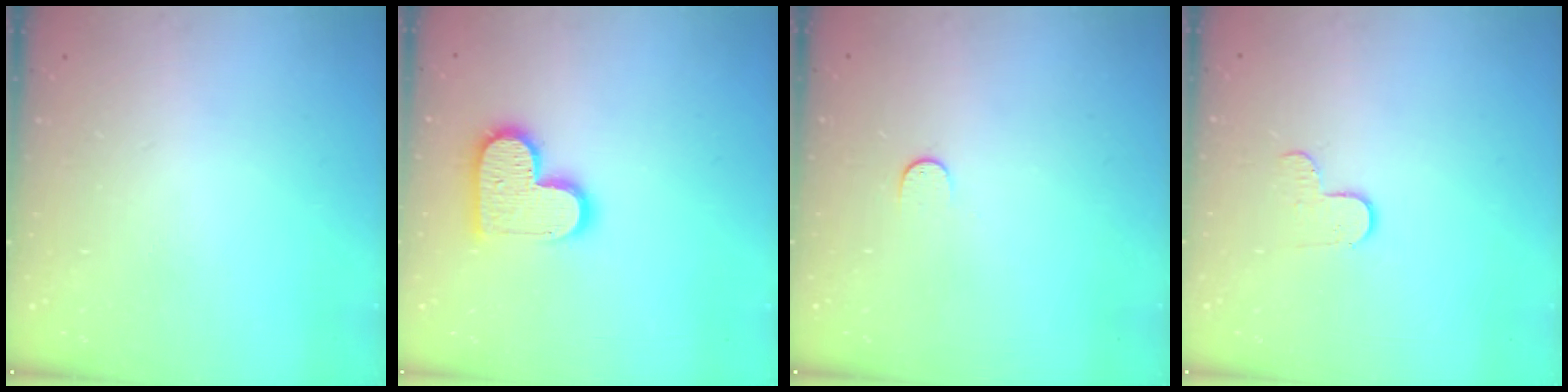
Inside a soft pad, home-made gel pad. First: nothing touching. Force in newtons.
{"total": 14.2, "press": 14.2, "slide": 1.1}
{"total": 3.9, "press": 3.9, "slide": 0.5}
{"total": 5.5, "press": 5.5, "slide": 0.5}